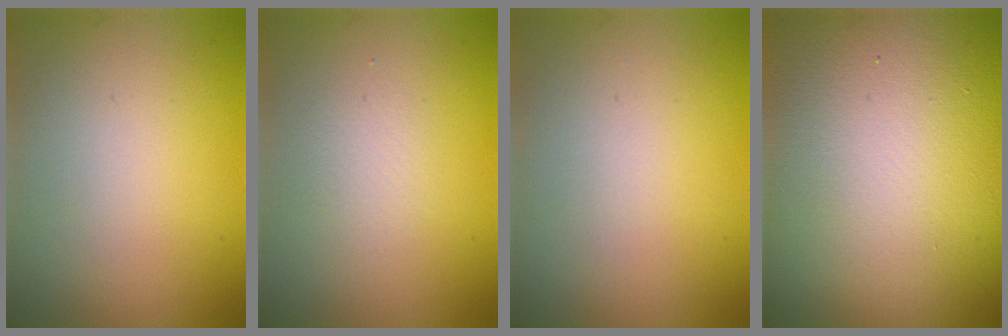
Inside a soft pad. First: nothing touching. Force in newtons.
{"total": 1.4, "press": 1.4, "slide": 0.0}
{"total": 0.0}
{"total": 27.9, "press": 27.8, "slide": 1.4}